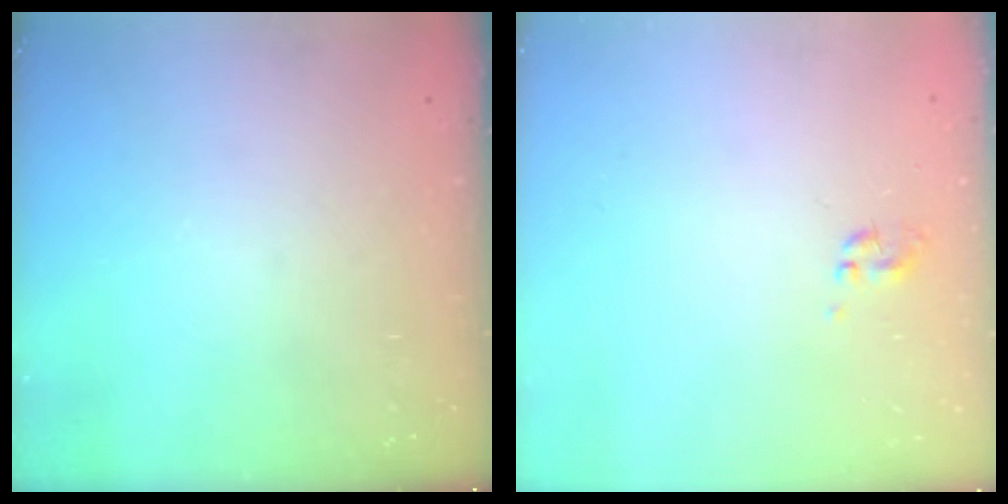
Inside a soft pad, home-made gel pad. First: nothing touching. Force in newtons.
{"total": 0.0}